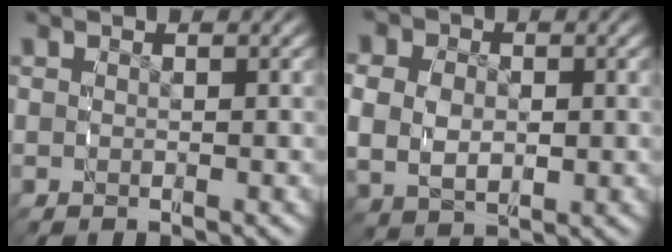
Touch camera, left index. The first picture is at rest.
{"total": 5.5, "force": [0.2, 4.5, 3.2], "torque": [-0.076, -0.021, 0.014]}